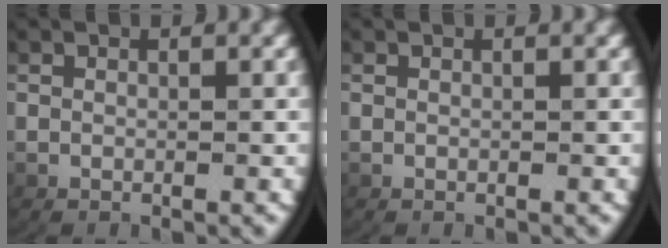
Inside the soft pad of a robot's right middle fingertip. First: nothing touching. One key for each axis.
{"total": 0.0}